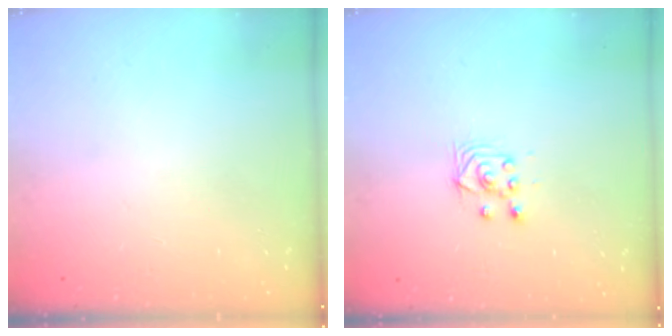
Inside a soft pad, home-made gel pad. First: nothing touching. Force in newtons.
{"total": 3.5, "press": 3.2, "slide": 1.3}